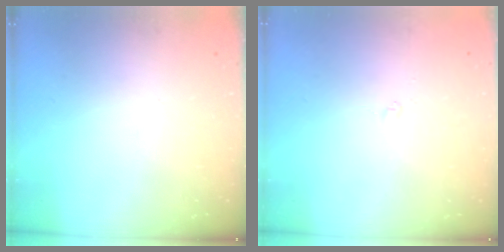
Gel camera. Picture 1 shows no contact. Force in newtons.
{"total": 1.7, "press": 1.7, "slide": 0.3}